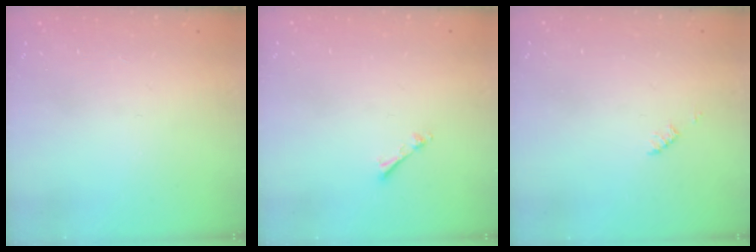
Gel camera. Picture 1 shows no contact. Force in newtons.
{"total": 1.0, "press": 1.0, "slide": 0.2}
{"total": 1.2, "press": 1.2, "slide": 0.2}